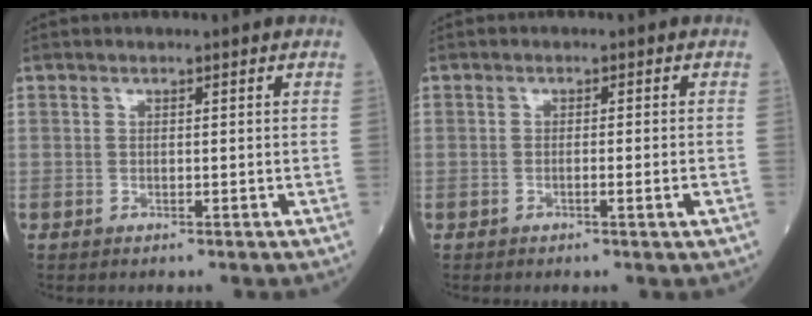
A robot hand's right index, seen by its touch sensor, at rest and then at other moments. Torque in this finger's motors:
{"motor_torque": [-0.08, -0.03, -0.01, 0.00]}